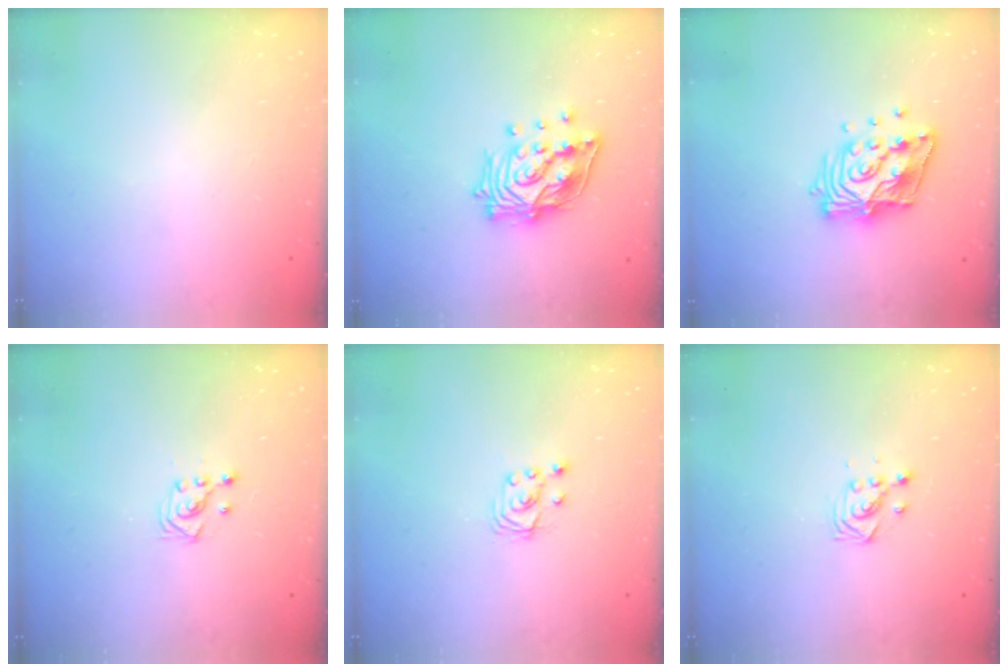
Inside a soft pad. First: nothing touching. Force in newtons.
{"total": 16.3, "press": 16.2, "slide": 2.1}
{"total": 13.9, "press": 13.8, "slide": 1.5}
{"total": 3.0, "press": 2.8, "slide": 1.0}
{"total": 3.5, "press": 3.5, "slide": 0.4}
{"total": 2.9, "press": 2.9, "slide": 0.3}